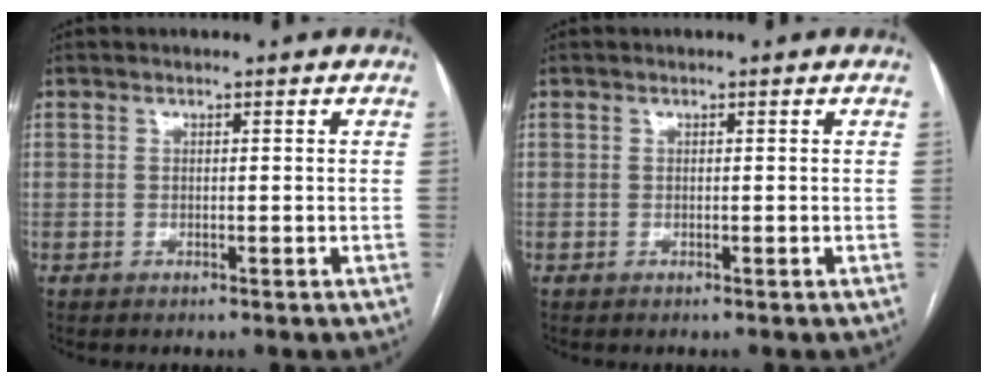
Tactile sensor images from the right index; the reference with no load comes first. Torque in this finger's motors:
{"motor_torque": [0.00, 0.00, 0.00, 0.00]}